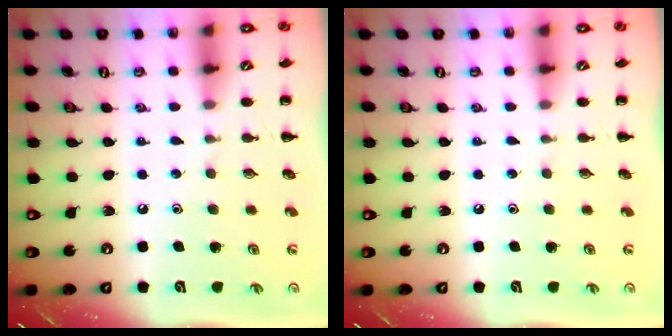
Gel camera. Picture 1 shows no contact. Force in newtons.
{"total": 0.0}